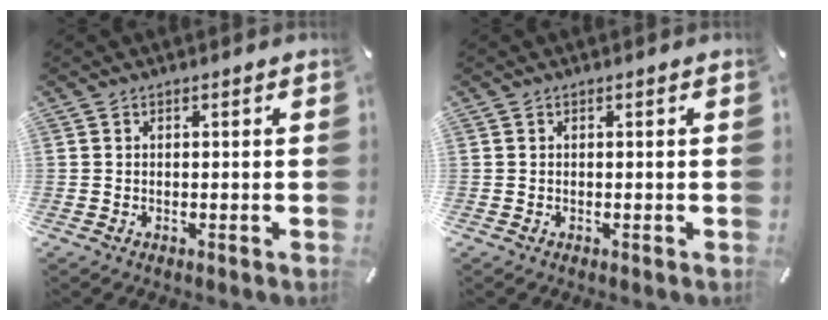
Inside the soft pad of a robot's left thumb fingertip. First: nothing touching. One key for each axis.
{"total": 0.0}